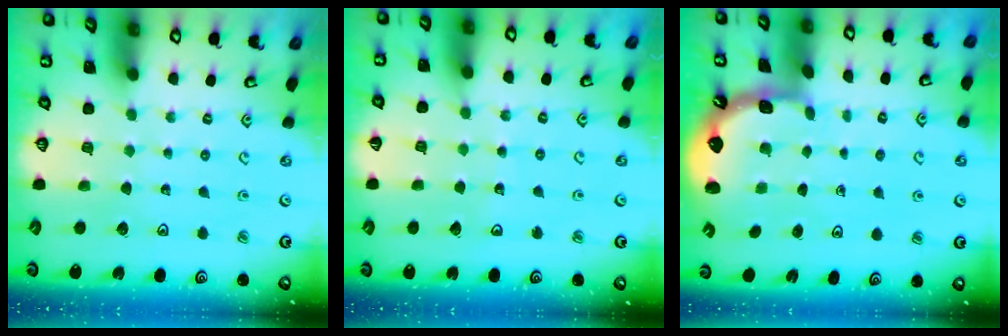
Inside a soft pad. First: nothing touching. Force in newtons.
{"total": 3.4, "press": 3.4, "slide": 0.3}
{"total": 1.4, "press": 1.4, "slide": 0.1}